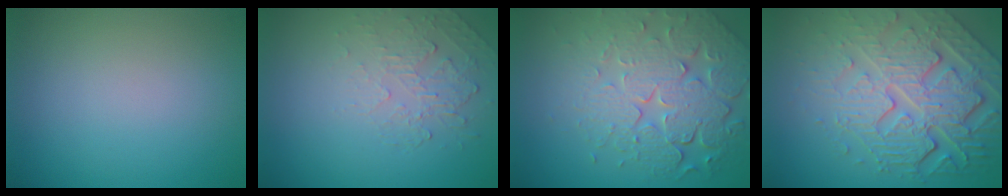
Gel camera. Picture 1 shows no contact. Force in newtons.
{"total": 2.1, "press": 0.9, "slide": 1.9}
{"total": 8.0, "press": 5.6, "slide": 5.6}
{"total": 8.5, "press": 5.9, "slide": 6.2}